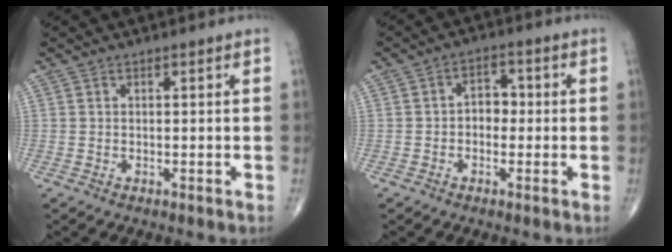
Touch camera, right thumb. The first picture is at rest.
{"total": 4.1, "force": [-0.4, 3.1, 2.8], "torque": [-0.023, 0.018, -0.015]}